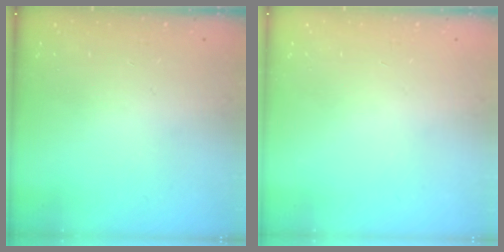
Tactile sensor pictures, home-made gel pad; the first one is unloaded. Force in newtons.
{"total": 0.0}